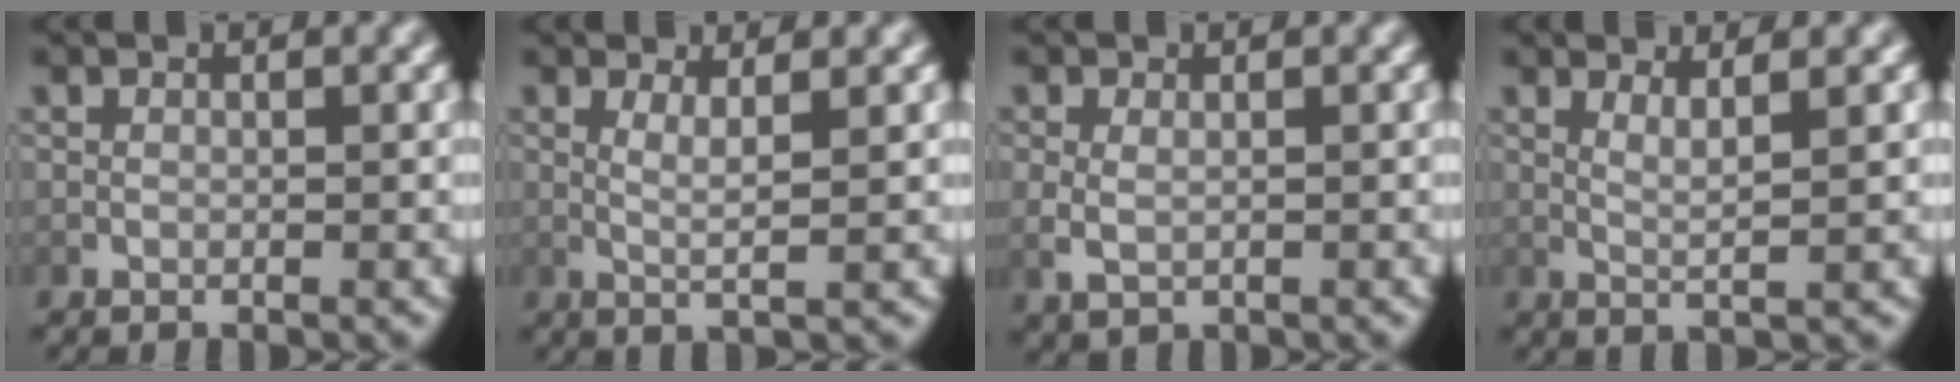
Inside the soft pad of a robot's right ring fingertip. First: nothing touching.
{"total": 2.8, "force": [0.9, 0.0, 2.6], "torque": [-0.045, -0.008, 0.019]}
{"total": 2.4, "force": [0.2, 1.6, 1.7], "torque": [-0.047, -0.013, 0.016]}
{"total": 2.8, "force": [1.3, 0.0, 2.4], "torque": [-0.037, -0.006, 0.025]}